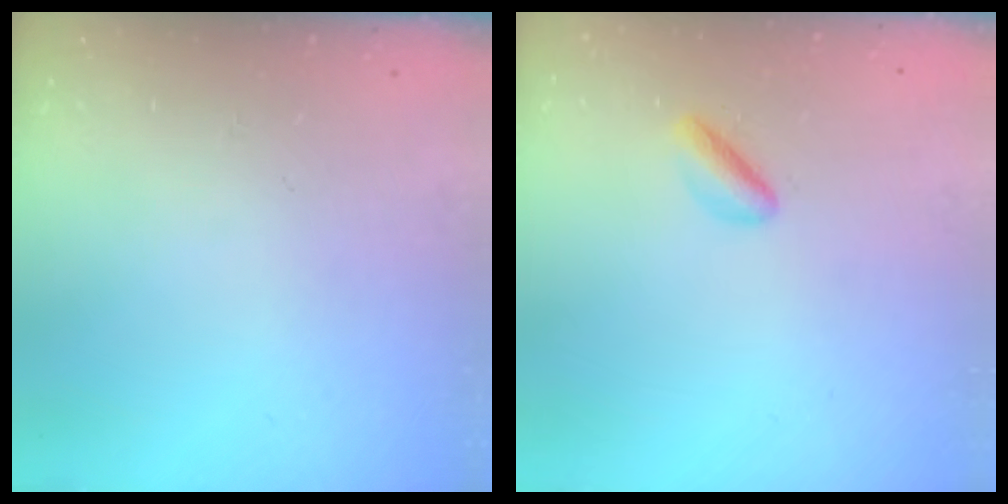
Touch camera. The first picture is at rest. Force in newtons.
{"total": 2.5, "press": 2.5, "slide": 0.5}